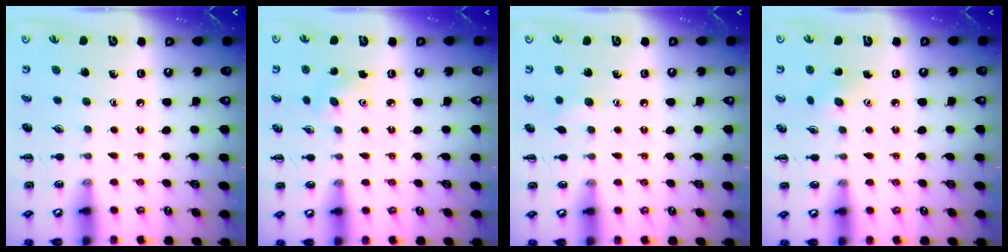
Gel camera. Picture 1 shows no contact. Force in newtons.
{"total": 5.1, "press": 4.9, "slide": 1.3}
{"total": 5.0, "press": 4.9, "slide": 1.0}
{"total": 3.2, "press": 3.1, "slide": 1.0}